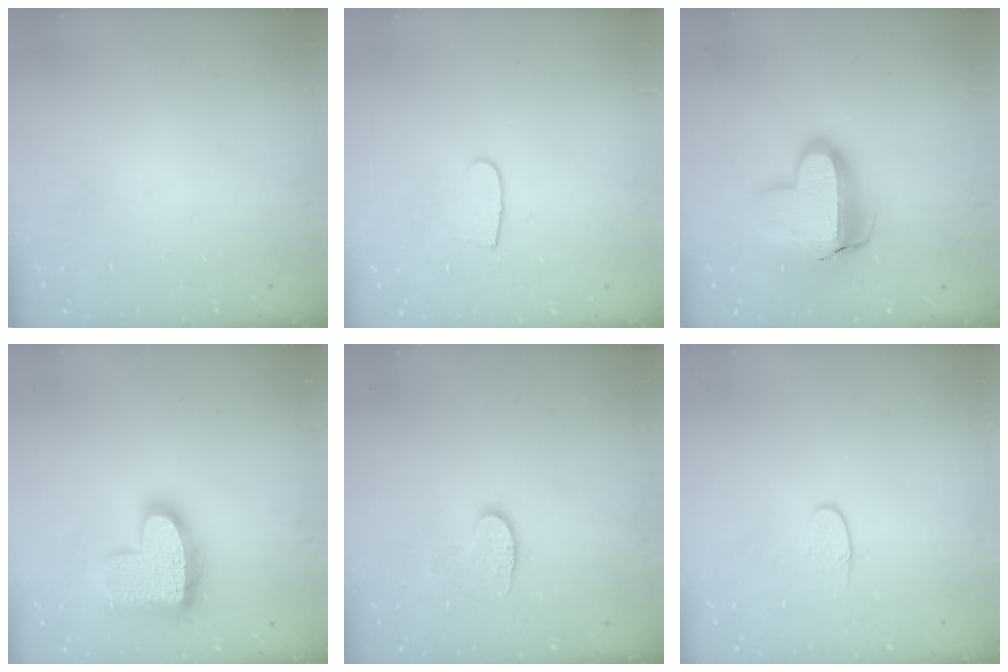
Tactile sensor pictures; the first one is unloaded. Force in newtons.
{"total": 6.0, "press": 6.0, "slide": 0.5}
{"total": 17.3, "press": 17.2, "slide": 1.3}
{"total": 17.2, "press": 17.1, "slide": 1.3}
{"total": 6.9, "press": 6.8, "slide": 0.5}
{"total": 4.3, "press": 4.3, "slide": 0.4}